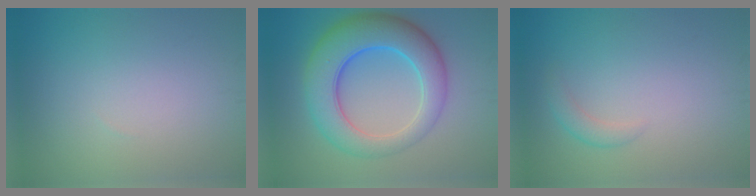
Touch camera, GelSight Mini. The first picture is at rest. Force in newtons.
{"total": 9.0, "press": 9.0, "slide": 0.3}
{"total": 1.4, "press": 1.4, "slide": 0.1}